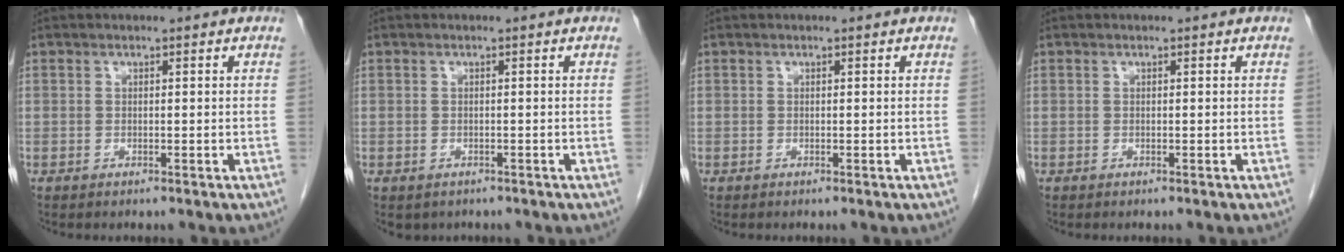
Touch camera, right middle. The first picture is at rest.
{"total": 2.0, "force": [-1.3, 1.4, 0.4], "torque": [-0.006, 0.001, -0.014]}
{"total": 0.0}
{"total": 0.0}